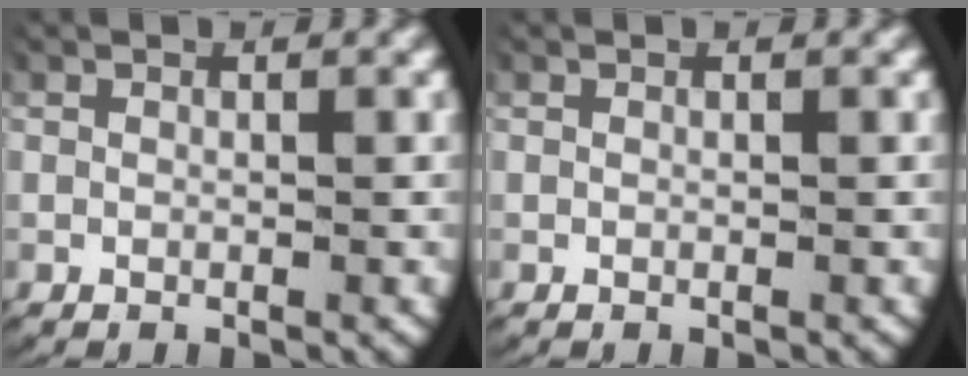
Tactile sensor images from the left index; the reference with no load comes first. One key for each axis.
{"total": 0.0}